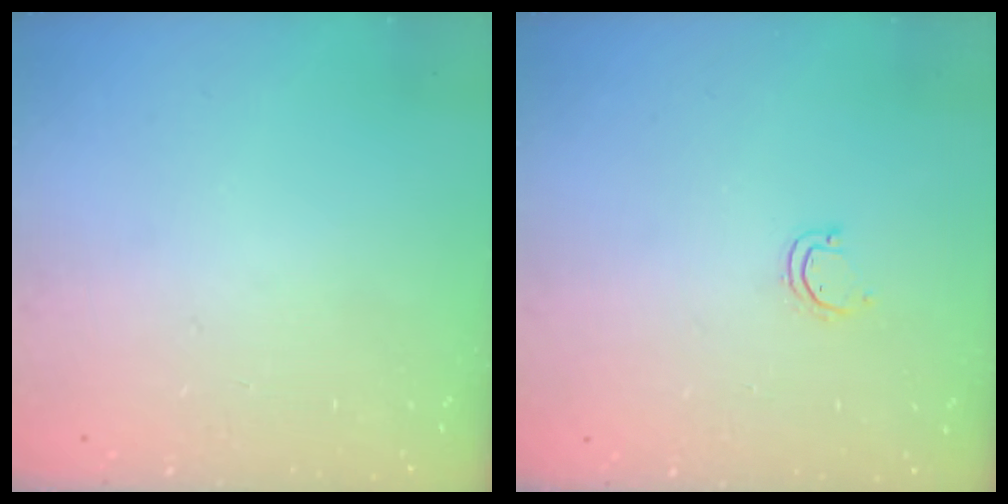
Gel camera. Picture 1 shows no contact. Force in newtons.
{"total": 3.0, "press": 3.0, "slide": 0.2}